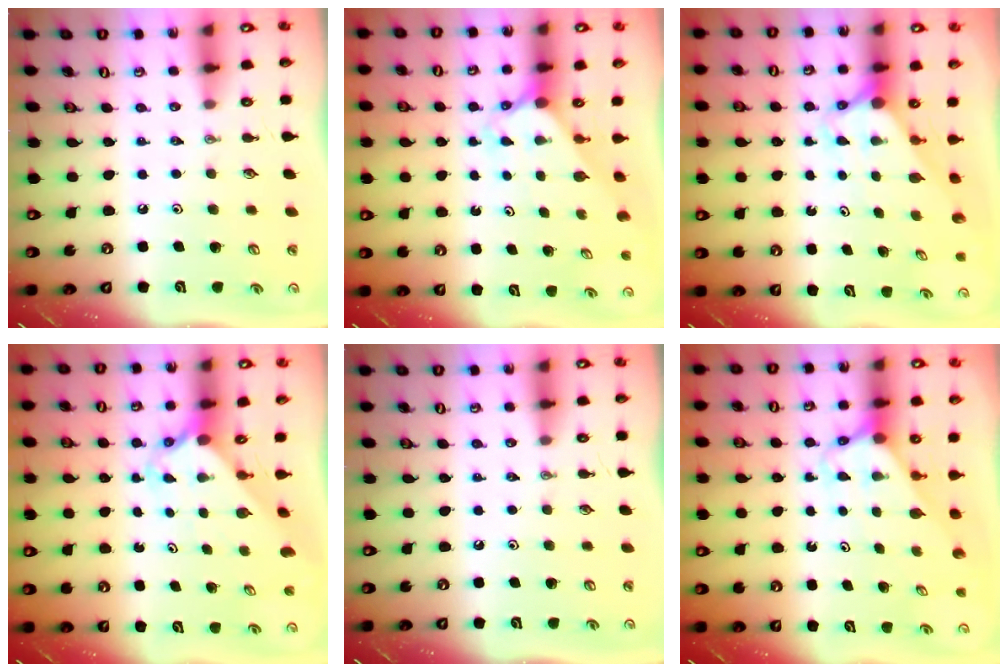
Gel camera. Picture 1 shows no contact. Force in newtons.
{"total": 2.2, "press": 2.2, "slide": 0.2}
{"total": 2.7, "press": 2.7, "slide": 0.0}
{"total": 2.1, "press": 2.1, "slide": 0.1}
{"total": 0.0}
{"total": 2.6, "press": 2.6, "slide": 0.1}